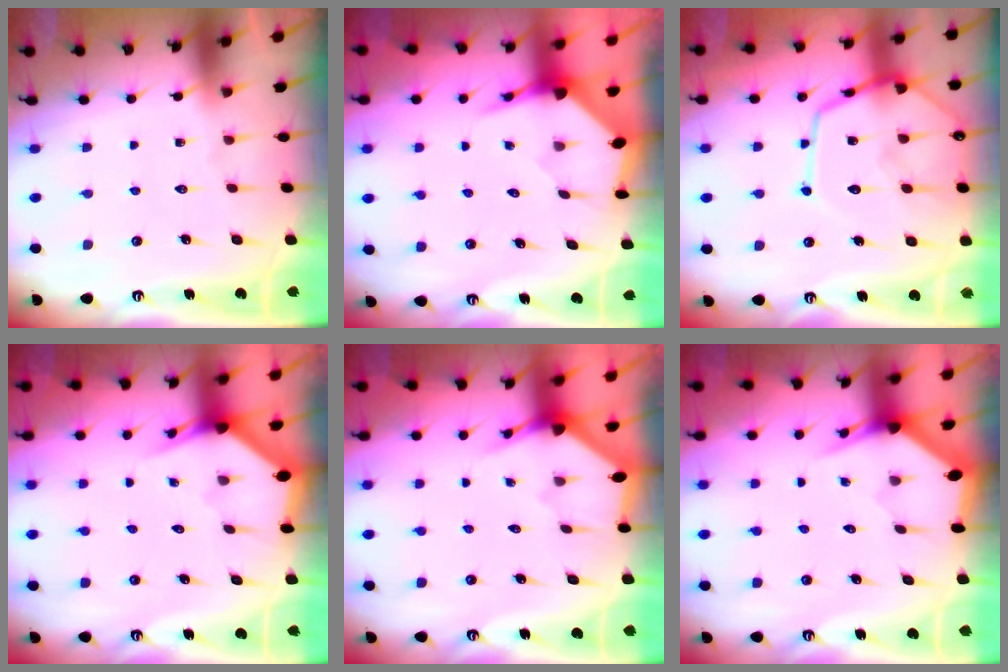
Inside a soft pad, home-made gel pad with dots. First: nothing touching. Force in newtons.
{"total": 3.5, "press": 3.5, "slide": 0.4}
{"total": 14.8, "press": 14.7, "slide": 1.4}
{"total": 2.8, "press": 2.8, "slide": 0.2}
{"total": 2.9, "press": 2.9, "slide": 0.2}
{"total": 2.9, "press": 2.9, "slide": 0.0}